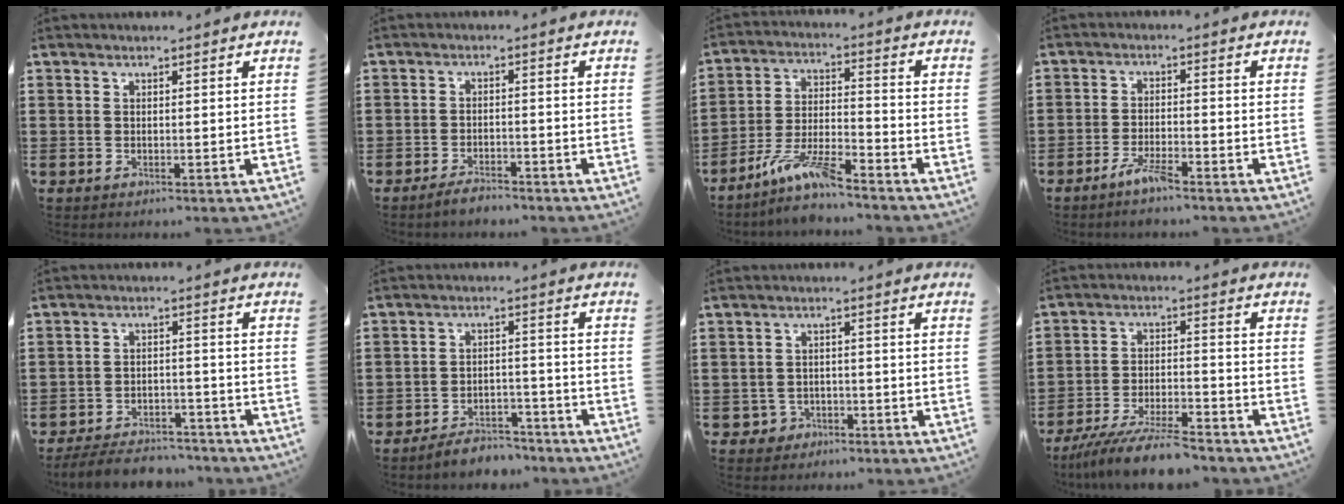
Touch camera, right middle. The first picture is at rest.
{"total": 2.6, "force": [-2.5, 0.5, 0.6], "torque": [-0.014, 0.002, -0.048]}
{"total": 8.6, "force": [-7.0, 1.2, 4.9], "torque": [-0.098, 0.003, -0.134]}
{"total": 3.9, "force": [-3.0, 0.6, 2.4], "torque": [-0.061, -0.004, -0.061]}
{"total": 5.5, "force": [-5.3, 1.0, 1.0], "torque": [-0.020, 0.008, -0.106]}
{"total": 4.6, "force": [-4.5, 0.7, 0.3], "torque": [-0.007, 0.009, -0.092]}
{"total": 2.4, "force": [-1.9, 1.4, 0.3], "torque": [-0.015, 0.000, -0.041]}
{"total": 8.5, "force": [-7.7, 0.5, 3.6], "torque": [-0.072, 0.003, -0.147]}